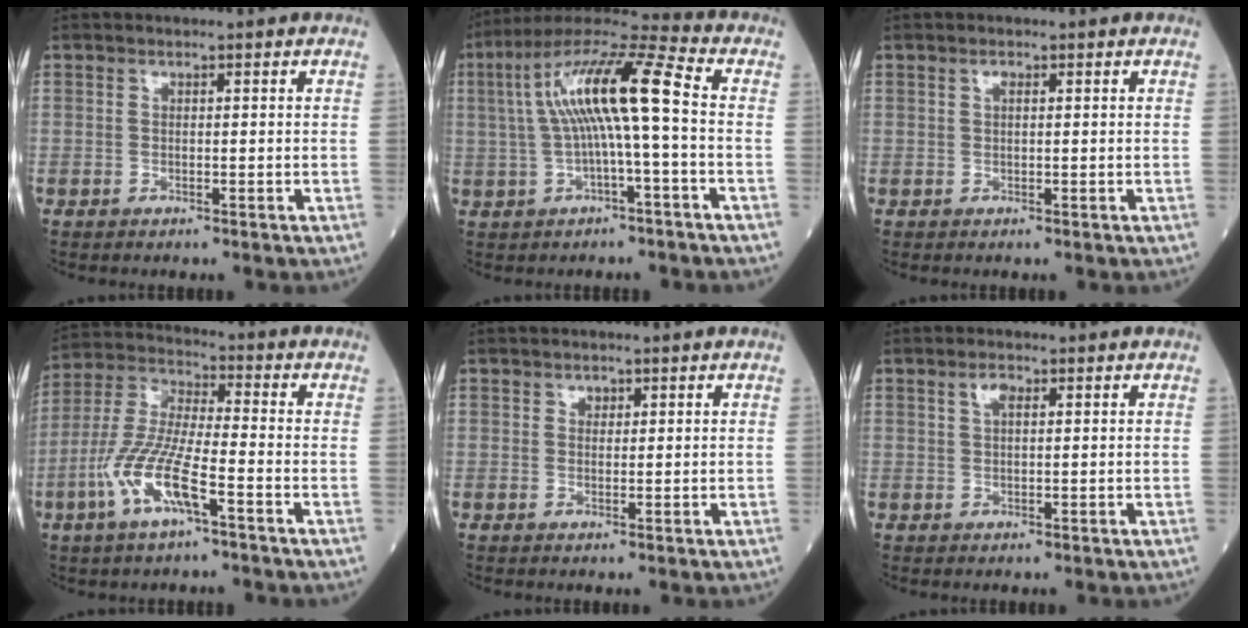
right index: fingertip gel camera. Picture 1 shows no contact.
{"total": 13.1, "force": [0.7, 1.0, 13.1], "torque": [-0.247, 0.038, 0.006]}
{"total": 0.8, "force": [0.3, 0.3, 0.6], "torque": [-0.012, 0.001, 0.004]}
{"total": 10.4, "force": [-4.4, 1.8, 9.3], "torque": [-0.202, -0.001, -0.087]}
{"total": 1.0, "force": [0.5, 0.8, 0.4], "torque": [-0.001, -0.003, 0.007]}
{"total": 1.9, "force": [0.9, 0.8, 1.5], "torque": [-0.031, 0.005, 0.017]}